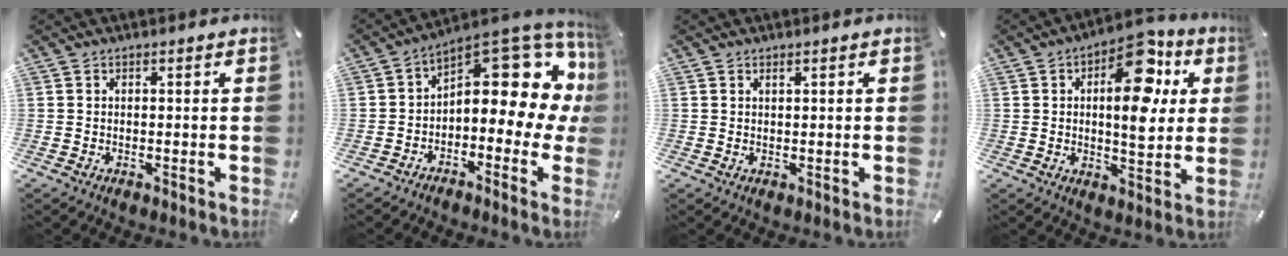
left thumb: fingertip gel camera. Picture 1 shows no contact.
{"total": 14.2, "force": [6.2, 7.4, 10.4], "torque": [-0.115, -0.070, 0.096]}
{"total": 0.9, "force": [0.5, 0.3, 0.6], "torque": [-0.011, 0.000, 0.009]}
{"total": 15.7, "force": [5.3, 7.8, 12.6], "torque": [-0.161, -0.026, 0.084]}